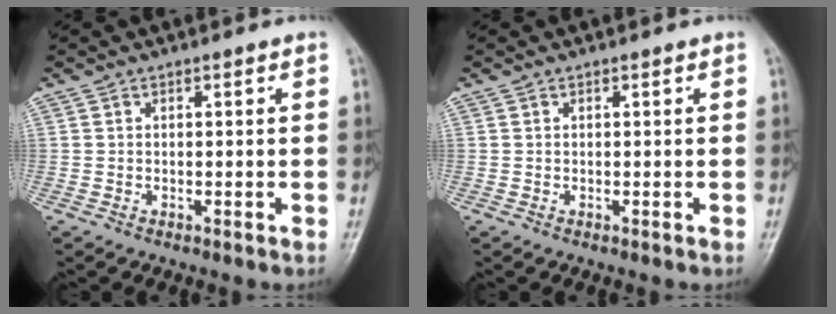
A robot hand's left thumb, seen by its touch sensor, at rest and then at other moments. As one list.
[{"total": 0.0}]